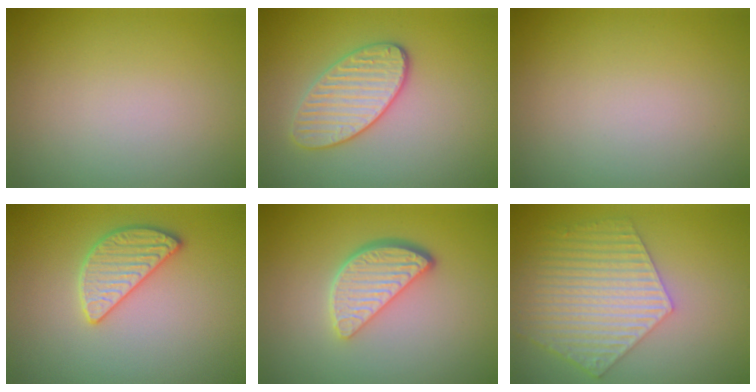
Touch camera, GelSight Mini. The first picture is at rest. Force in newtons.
{"total": 3.5, "press": 3.4, "slide": 0.8}
{"total": 0.0}
{"total": 2.8, "press": 2.8, "slide": 0.3}
{"total": 4.0, "press": 3.2, "slide": 2.4}
{"total": 6.4, "press": 4.9, "slide": 4.2}